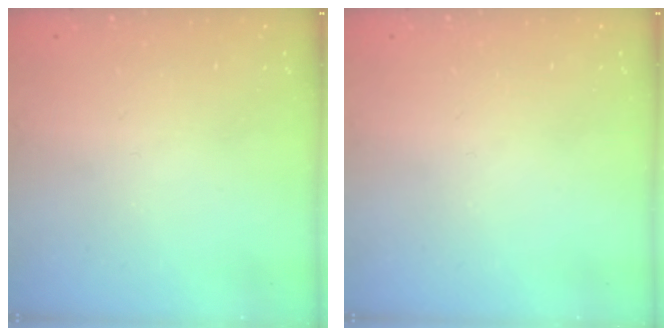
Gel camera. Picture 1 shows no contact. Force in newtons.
{"total": 0.0}